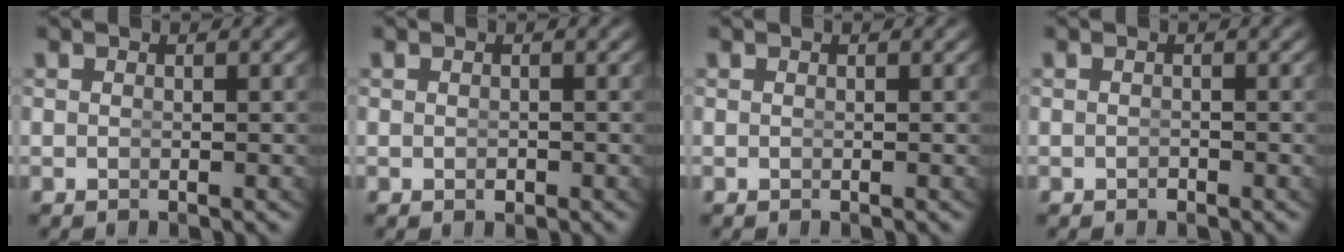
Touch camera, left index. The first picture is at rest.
{"total": 0.5, "force": [-0.4, 0.2, 0.2], "torque": [-0.006, -0.009, 0.000]}
{"total": 0.0}
{"total": 0.5, "force": [-0.4, -0.2, -0.1], "torque": [-0.002, -0.007, -0.001]}